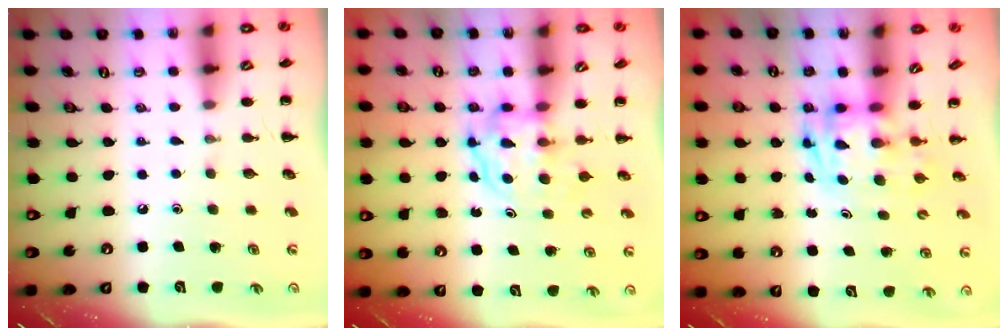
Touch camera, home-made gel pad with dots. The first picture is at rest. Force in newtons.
{"total": 3.8, "press": 3.8, "slide": 0.2}
{"total": 2.7, "press": 2.7, "slide": 0.5}